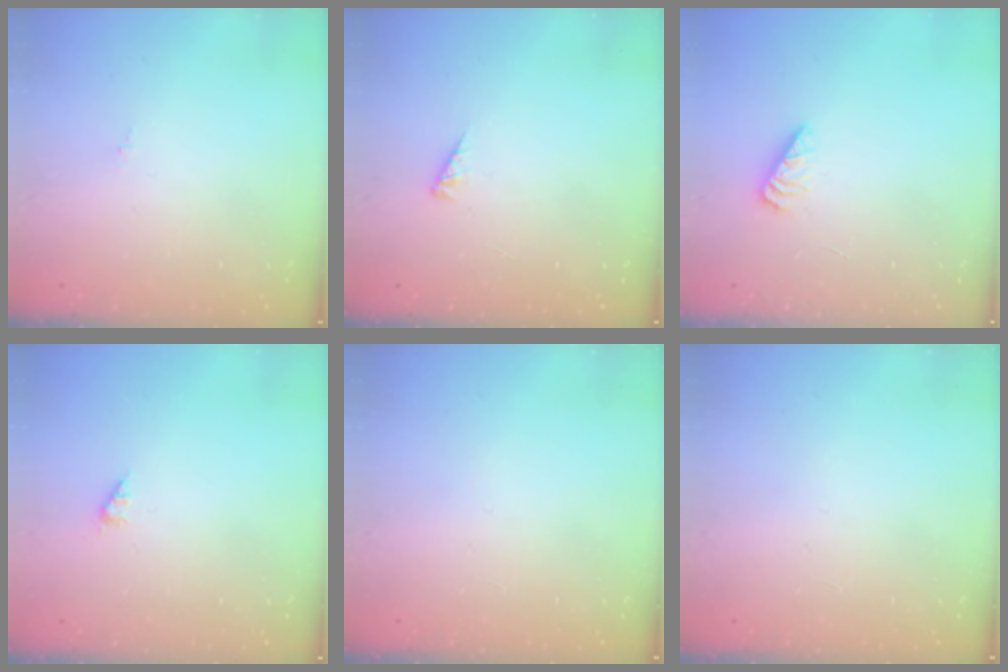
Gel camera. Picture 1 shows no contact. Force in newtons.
{"total": 3.2, "press": 3.2, "slide": 0.4}
{"total": 2.8, "press": 2.7, "slide": 0.3}
{"total": 1.4, "press": 1.4, "slide": 0.2}
{"total": 0.0}
{"total": 0.0}